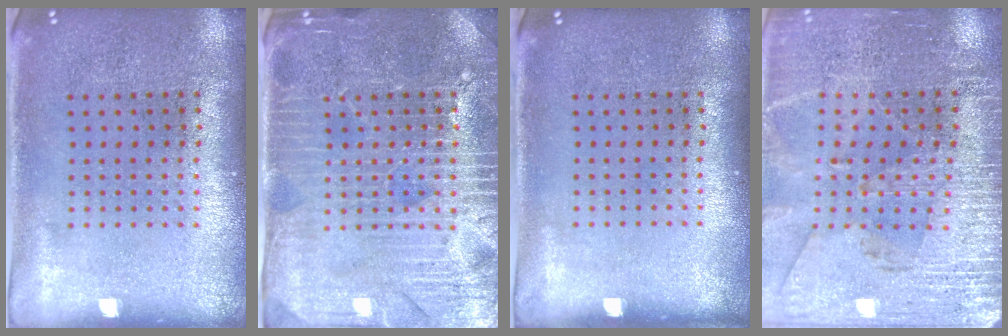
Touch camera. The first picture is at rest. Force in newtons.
{"total": 4.3, "press": 4.1, "slide": 1.3}
{"total": 0.0}
{"total": 3.0, "press": 2.9, "slide": 0.6}